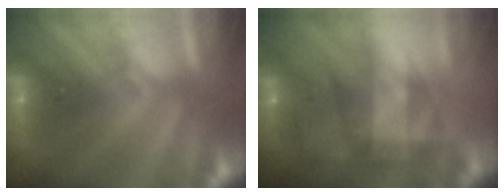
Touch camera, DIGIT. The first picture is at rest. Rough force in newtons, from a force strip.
{"total": 5.1}